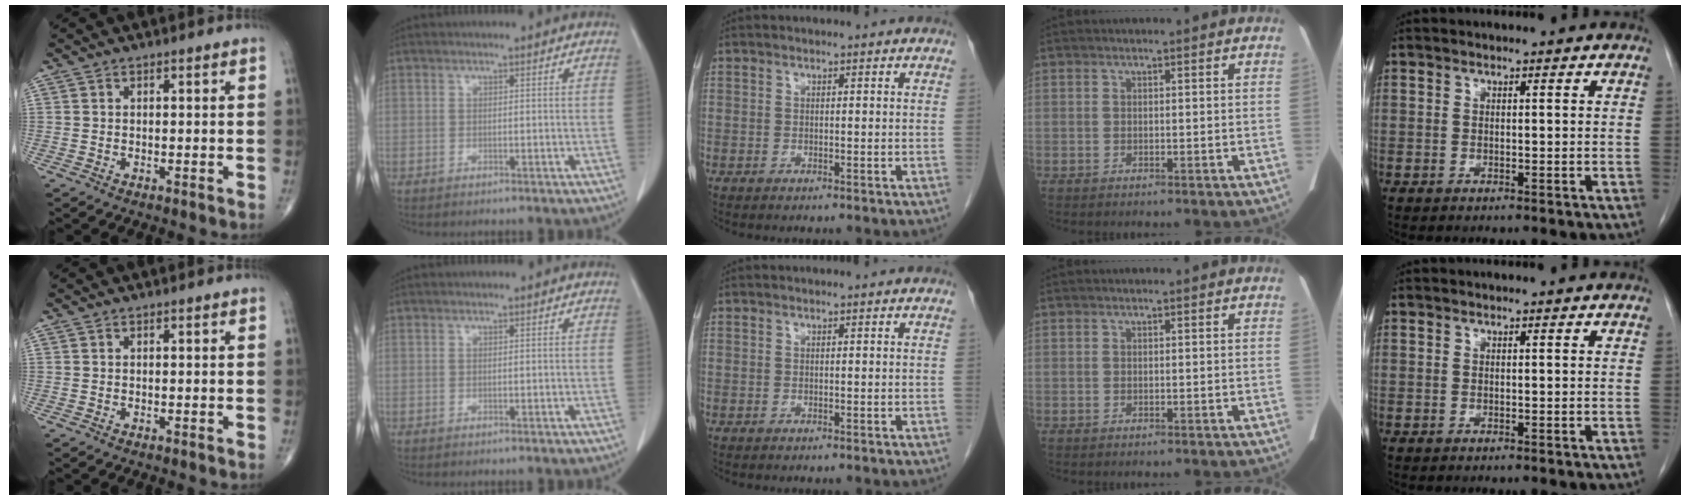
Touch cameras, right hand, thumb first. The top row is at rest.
{}